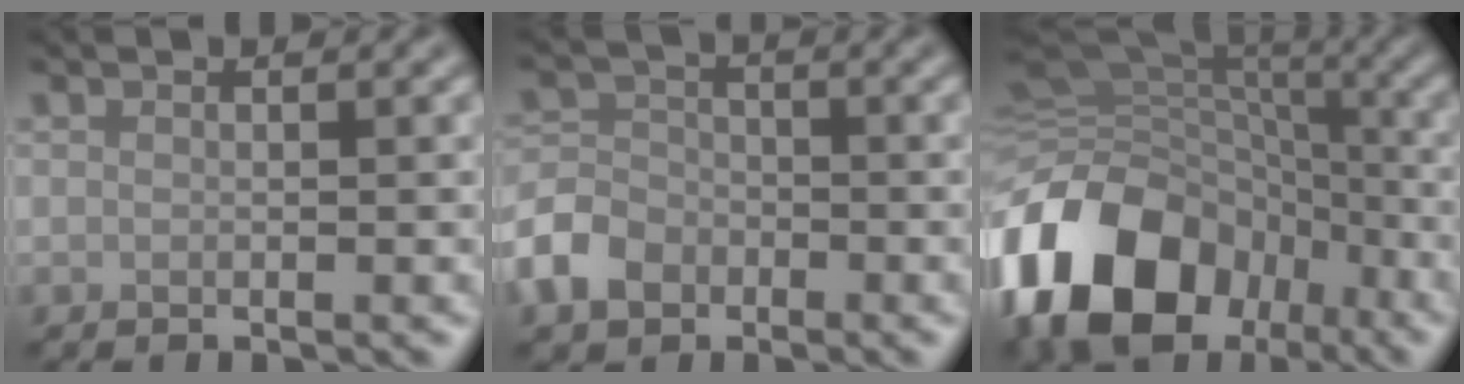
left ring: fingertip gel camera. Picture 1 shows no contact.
{"total": 4.5, "force": [-2.5, 3.4, 1.7], "torque": [-0.039, 0.004, -0.061]}
{"total": 16.4, "force": [-8.0, 11.7, 8.2], "torque": [-0.188, -0.006, -0.145]}